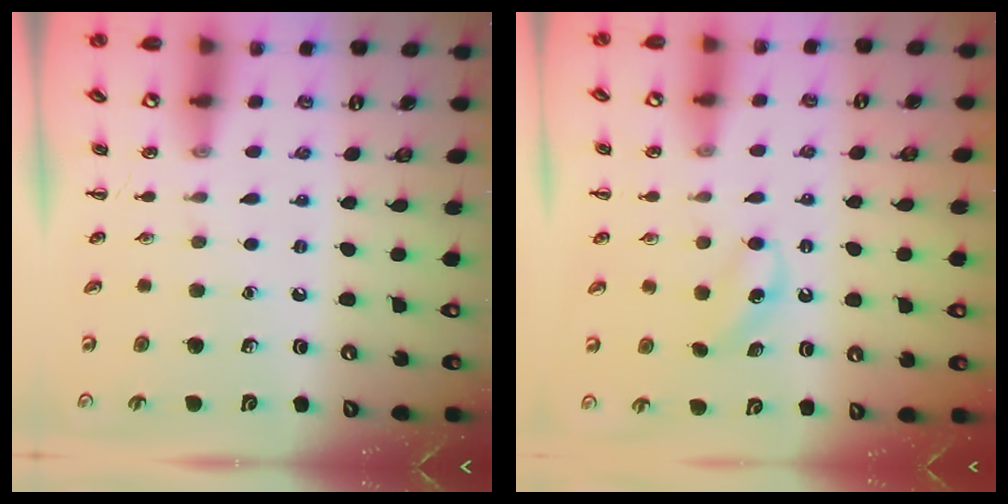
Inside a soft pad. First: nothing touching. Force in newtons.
{"total": 4.7, "press": 4.5, "slide": 1.2}